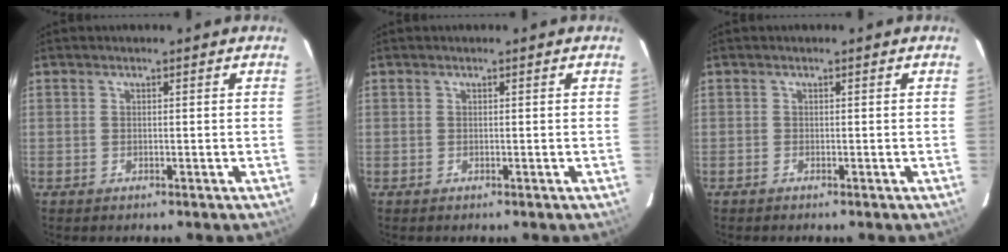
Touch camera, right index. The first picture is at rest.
{"total": 0.0}
{"total": 0.0}